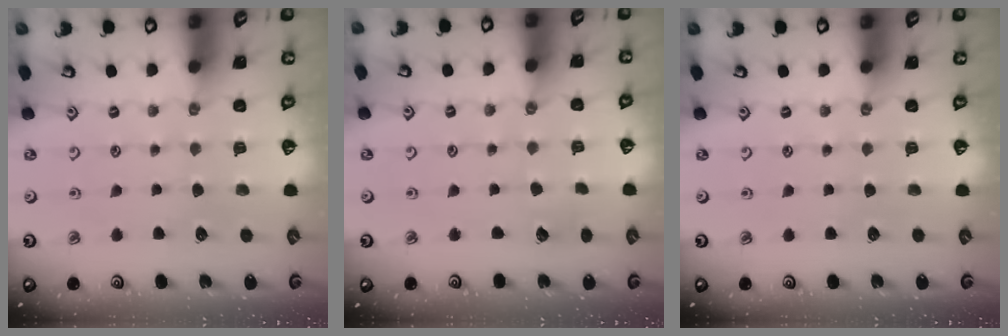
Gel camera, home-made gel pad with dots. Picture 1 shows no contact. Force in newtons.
{"total": 2.7, "press": 2.7, "slide": 0.2}
{"total": 0.0}